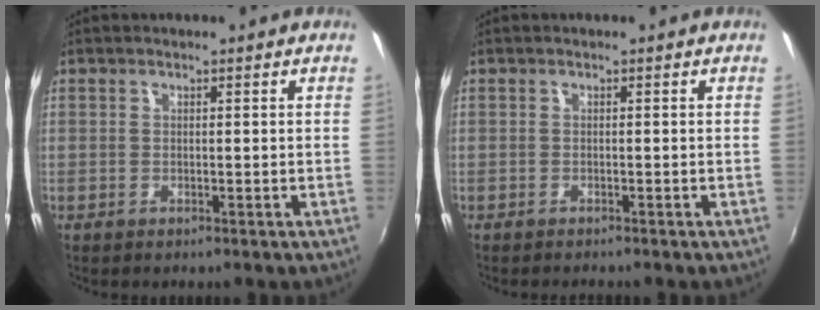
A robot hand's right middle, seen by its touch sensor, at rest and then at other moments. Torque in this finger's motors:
{"motor_torque": [0.32, -0.27, 0.21, 0.10]}